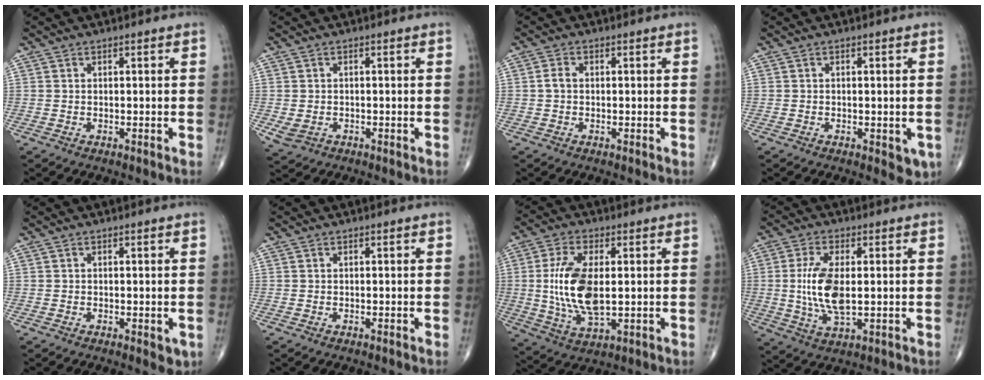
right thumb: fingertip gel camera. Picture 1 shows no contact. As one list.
[{"total": 2.9, "force": [-0.6, 2.3, 1.6], "torque": [-0.032, 0.000, -0.002]}, {"total": 2.0, "force": [0.1, 1.4, 1.4], "torque": [-0.029, 0.005, -0.001]}, {"total": 3.5, "force": [-0.9, 1.7, 2.9], "torque": [-0.017, -0.005, -0.009]}, {"total": 2.3, "force": [-0.5, 1.1, 2.0], "torque": [-0.015, -0.004, -0.006]}, {"total": 0.0}, {"total": 13.1, "force": [0.5, 6.1, 11.6], "torque": [-0.234, -0.010, 0.015]}, {"total": 10.0, "force": [0.2, 4.3, 9.0], "torque": [-0.187, -0.010, 0.007]}]